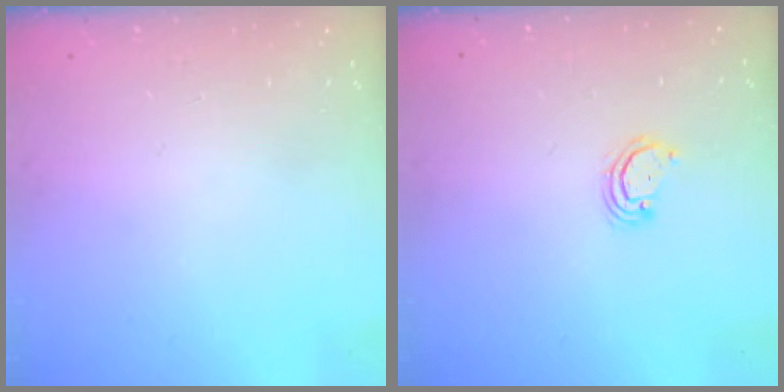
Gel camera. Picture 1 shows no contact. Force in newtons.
{"total": 2.8, "press": 2.8, "slide": 0.2}